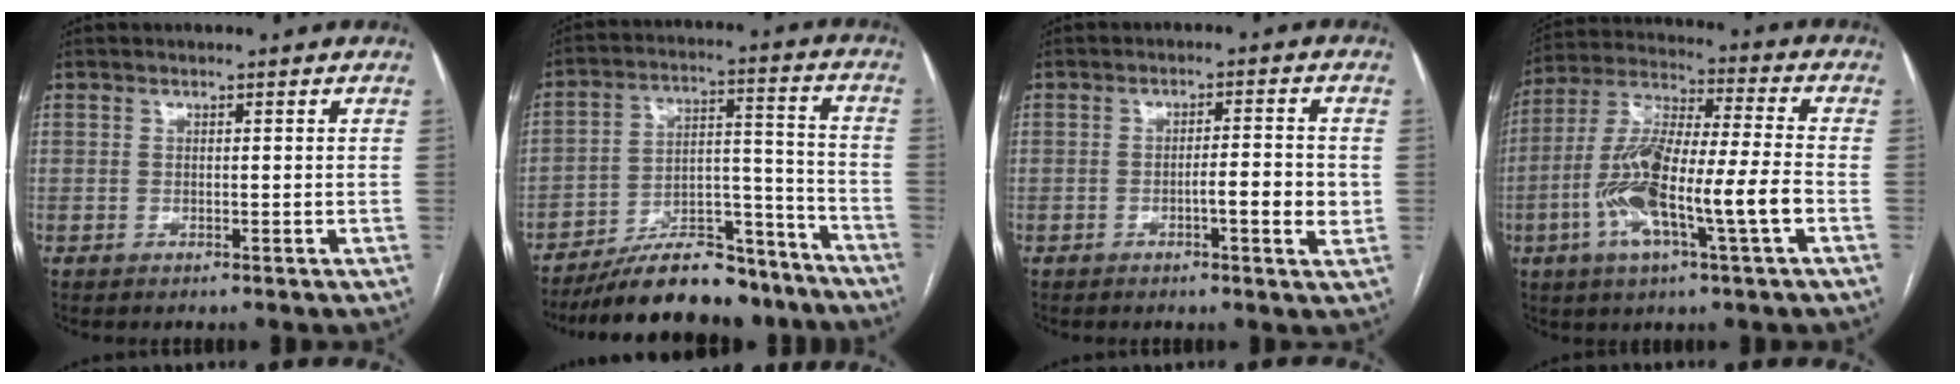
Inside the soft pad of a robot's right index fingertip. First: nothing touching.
{"total": 18.3, "force": [-15.8, 5.7, 7.3], "torque": [-0.102, 0.041, -0.250]}
{"total": 5.4, "force": [-1.2, 0.6, 5.2], "torque": [-0.078, 0.000, -0.019]}
{"total": 16.0, "force": [-4.8, 1.6, 15.2], "torque": [-0.303, 0.002, -0.089]}